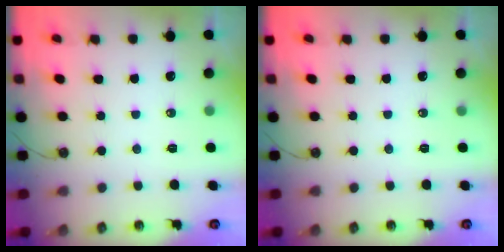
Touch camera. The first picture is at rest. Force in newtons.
{"total": 0.0}